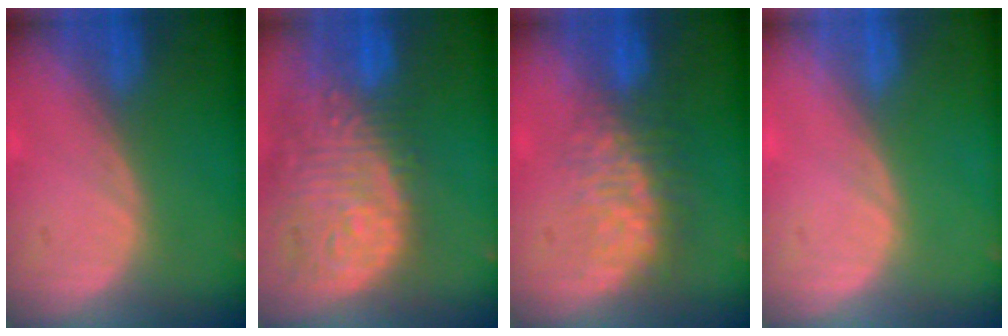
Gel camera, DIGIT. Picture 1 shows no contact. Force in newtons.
{"total": 14.3, "press": 11.7, "slide": 8.2}
{"total": 7.7, "press": 7.1, "slide": 3.1}
{"total": 0.0}